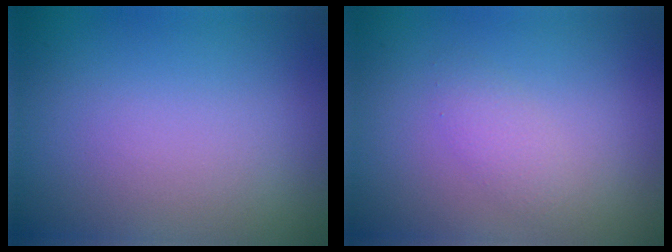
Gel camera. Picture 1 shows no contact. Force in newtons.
{"total": 1.6, "press": 1.6, "slide": 0.1}